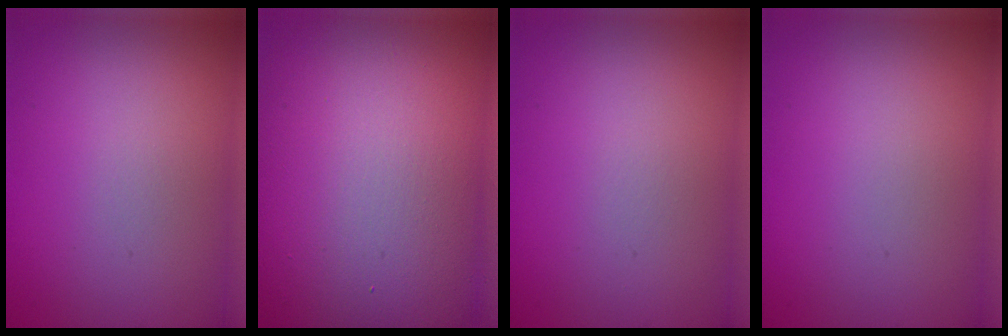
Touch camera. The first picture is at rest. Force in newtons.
{"total": 19.2, "press": 19.1, "slide": 0.9}
{"total": 0.0}
{"total": 0.0}